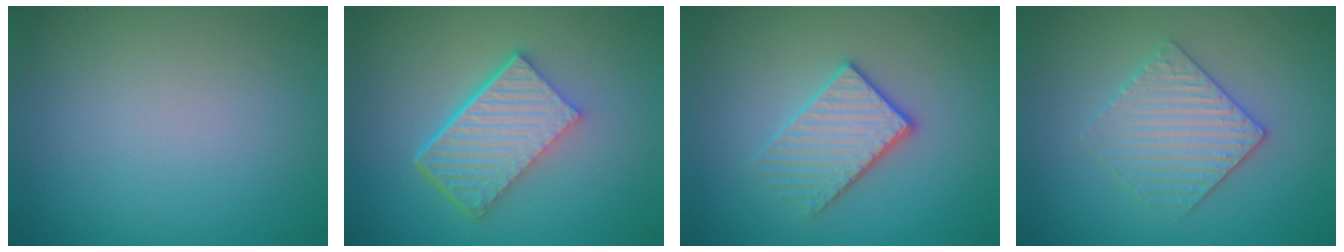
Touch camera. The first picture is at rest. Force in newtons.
{"total": 6.3, "press": 4.3, "slide": 4.7}
{"total": 3.2, "press": 3.0, "slide": 1.1}
{"total": 3.1, "press": 3.1, "slide": 0.7}